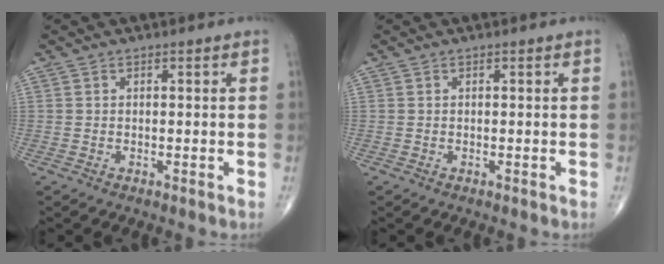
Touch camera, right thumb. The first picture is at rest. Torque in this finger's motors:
{"motor_torque": [0.09, 0.12, 0.12, 0.00, -0.01]}